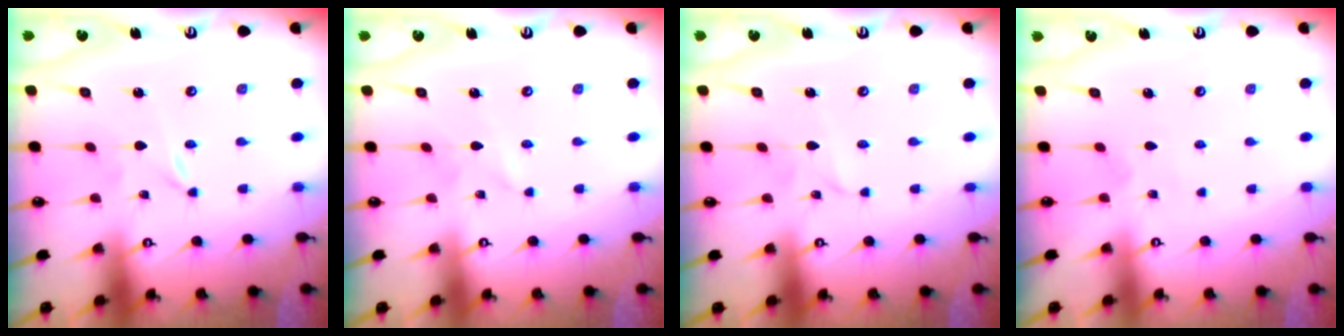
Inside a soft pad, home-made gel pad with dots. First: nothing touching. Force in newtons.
{"total": 1.1, "press": 1.1, "slide": 0.2}
{"total": 2.5, "press": 2.5, "slide": 0.2}
{"total": 2.7, "press": 2.7, "slide": 0.4}